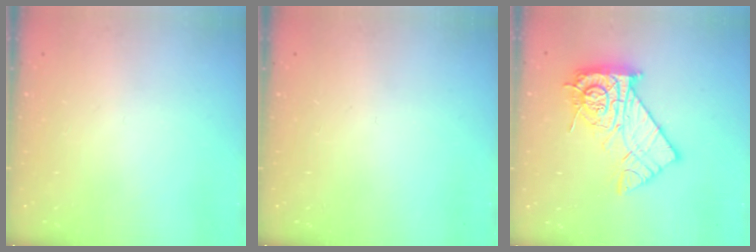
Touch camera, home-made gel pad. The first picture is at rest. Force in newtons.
{"total": 0.0}
{"total": 15.2, "press": 15.1, "slide": 1.6}